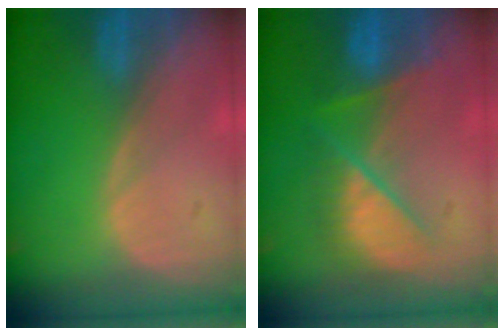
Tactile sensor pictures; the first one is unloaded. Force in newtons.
{"total": 7.2, "press": 7.2, "slide": 0.2}